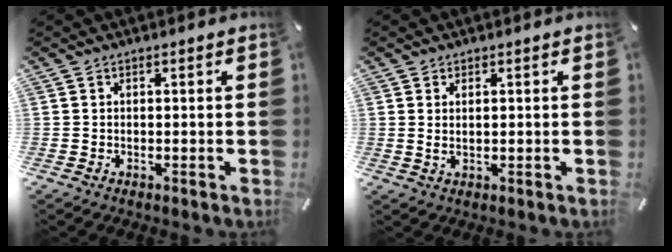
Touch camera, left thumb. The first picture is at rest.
{"total": 1.7, "force": [0.5, 0.6, 1.5], "torque": [-0.029, 0.002, 0.008]}